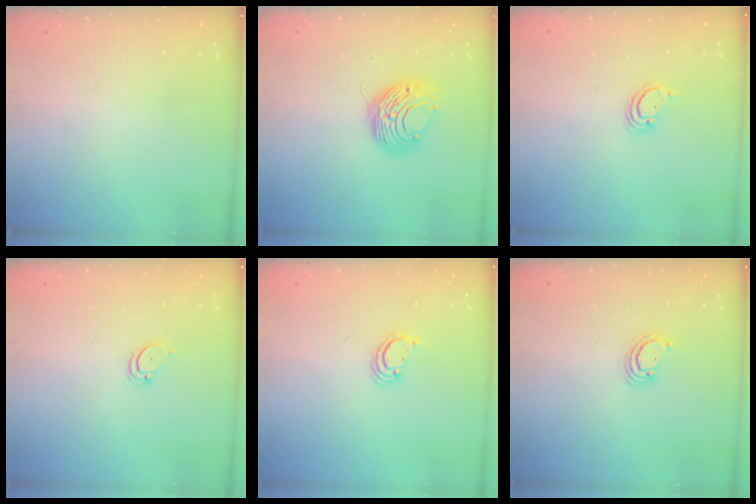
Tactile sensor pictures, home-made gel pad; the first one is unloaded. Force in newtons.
{"total": 10.1, "press": 10.1, "slide": 0.7}
{"total": 2.3, "press": 2.3, "slide": 0.2}
{"total": 2.6, "press": 2.6, "slide": 0.0}
{"total": 2.2, "press": 2.2, "slide": 0.2}
{"total": 2.5, "press": 2.5, "slide": 0.3}